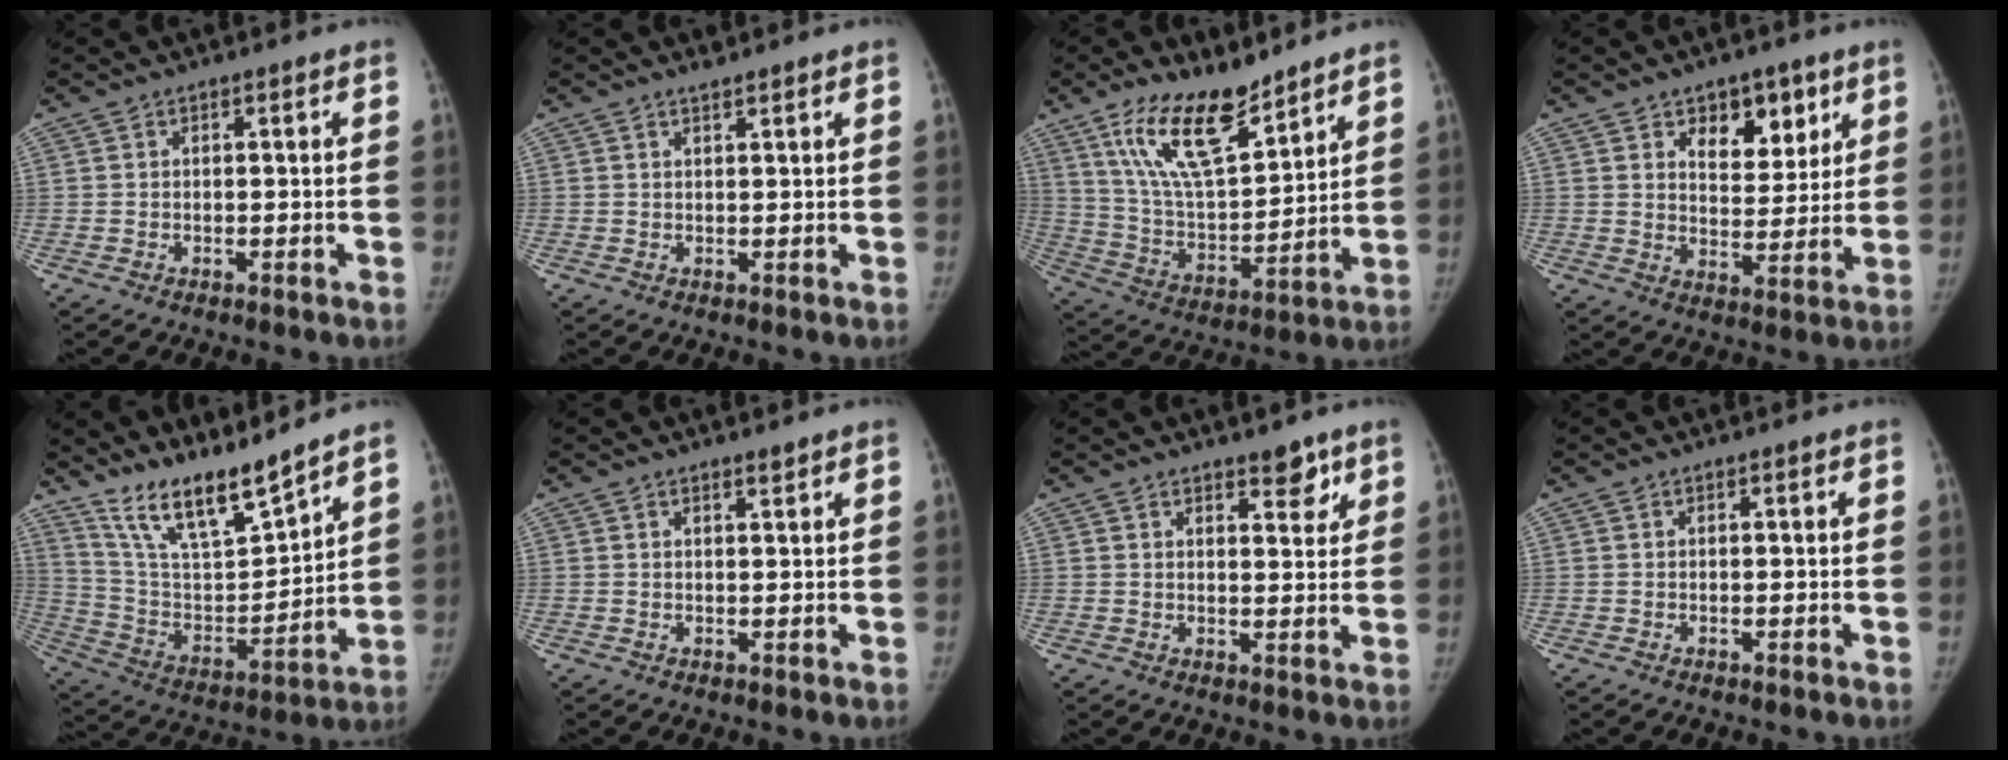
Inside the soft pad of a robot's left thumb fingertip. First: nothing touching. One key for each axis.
{"total": 1.1, "fx": 1.0, "fy": 0.3, "fz": 0.3, "tx": -0.002, "ty": -0.006, "tz": 0.018}
{"total": 17.0, "fx": 11.5, "fy": 6.2, "fz": 10.8, "tx": -0.163, "ty": -0.065, "tz": 0.223}
{"total": 10.0, "fx": 5.4, "fy": 6.2, "fz": 5.8, "tx": -0.042, "ty": -0.030, "tz": 0.083}
{"total": 15.0, "fx": 12.9, "fy": 2.8, "fz": 7.2, "tx": -0.107, "ty": -0.079, "tz": 0.251}
{"total": 0.8, "fx": 0.7, "fy": 0.1, "fz": 0.2, "tx": 0.002, "ty": -0.007, "tz": 0.013}
{"total": 4.0, "fx": 2.7, "fy": 1.9, "fz": 2.2, "tx": -0.005, "ty": -0.017, "tz": 0.038}
{"total": 0.0}